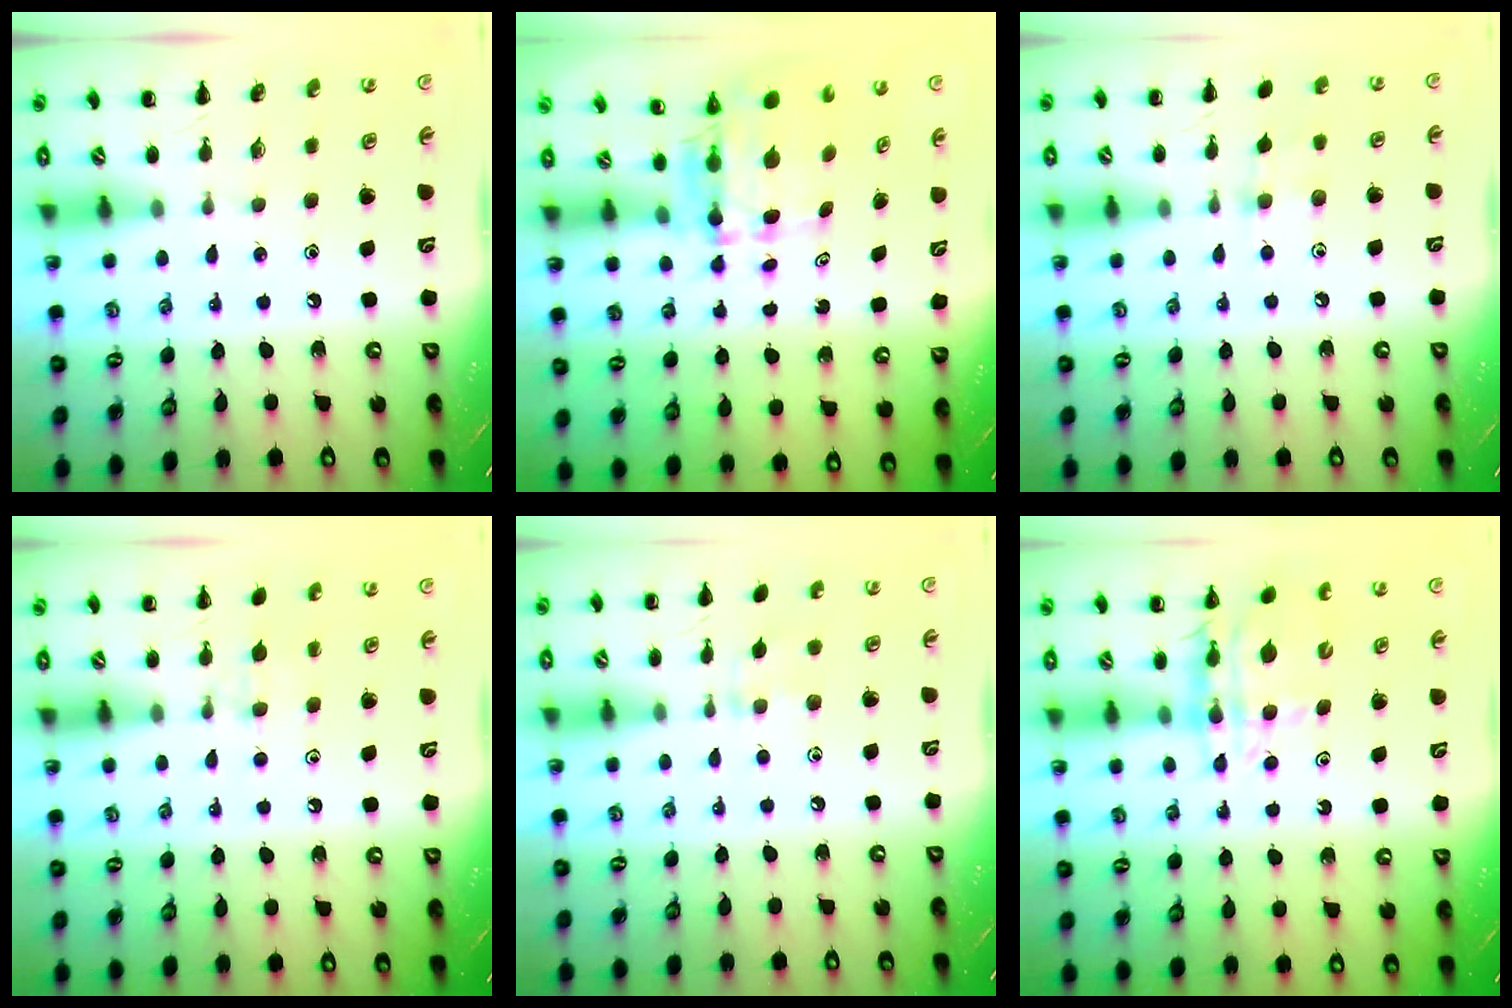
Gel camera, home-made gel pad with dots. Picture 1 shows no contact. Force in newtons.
{"total": 5.6, "press": 5.4, "slide": 1.5}
{"total": 7.4, "press": 7.2, "slide": 1.9}
{"total": 6.7, "press": 6.3, "slide": 2.2}
{"total": 5.0, "press": 4.6, "slide": 1.8}
{"total": 10.7, "press": 10.0, "slide": 3.9}